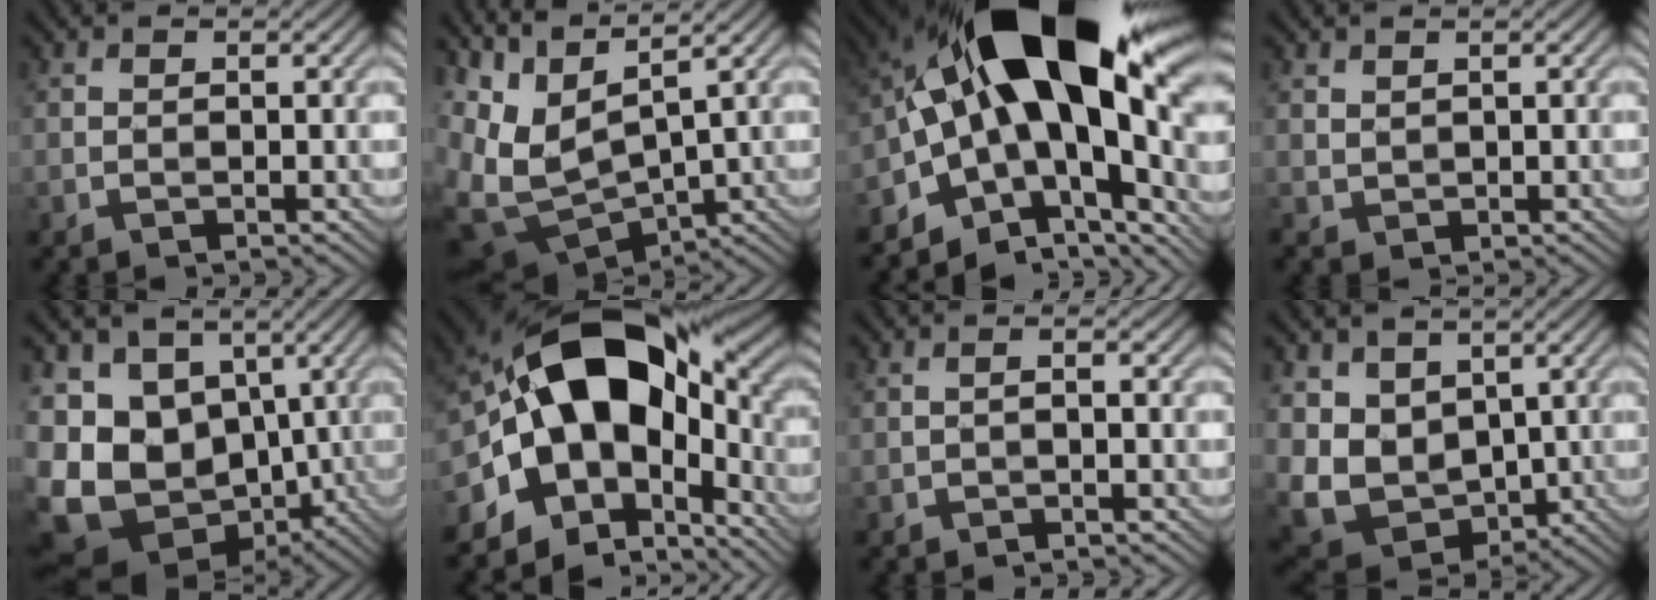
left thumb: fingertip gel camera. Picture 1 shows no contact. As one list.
[{"total": 8.8, "force": [2.2, 4.7, 7.1], "torque": [-0.182, -0.020, 0.066]}, {"total": 20.1, "force": [2.7, 11.0, 16.6], "torque": [-0.285, 0.004, 0.048]}, {"total": 1.1, "force": [0.9, 0.7, -0.1], "torque": [-0.001, -0.004, 0.023]}, {"total": 15.3, "force": [-1.0, 12.2, 9.2], "torque": [-0.214, -0.035, 0.007]}, {"total": 15.9, "force": [-0.5, 10.6, 11.8], "torque": [-0.191, 0.002, -0.014]}, {"total": 0.7, "force": [-0.3, 0.1, 0.6], "torque": [-0.009, 0.006, -0.008]}, {"total": 8.3, "force": [1.9, 6.7, 4.5], "torque": [-0.126, -0.024, 0.047]}]